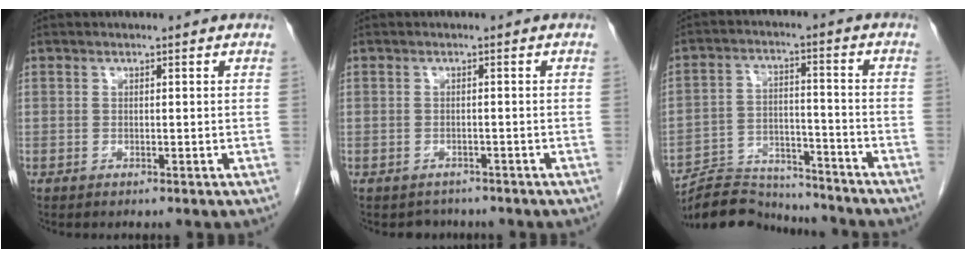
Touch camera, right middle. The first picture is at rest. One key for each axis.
{"total": 2.2, "fx": -1.9, "fy": 1.1, "fz": -0.3, "tx": -0.005, "ty": 0.000, "tz": -0.028}
{"total": 13.2, "fx": -12.9, "fy": 2.0, "fz": 2.0, "tx": -0.030, "ty": 0.017, "tz": -0.205}